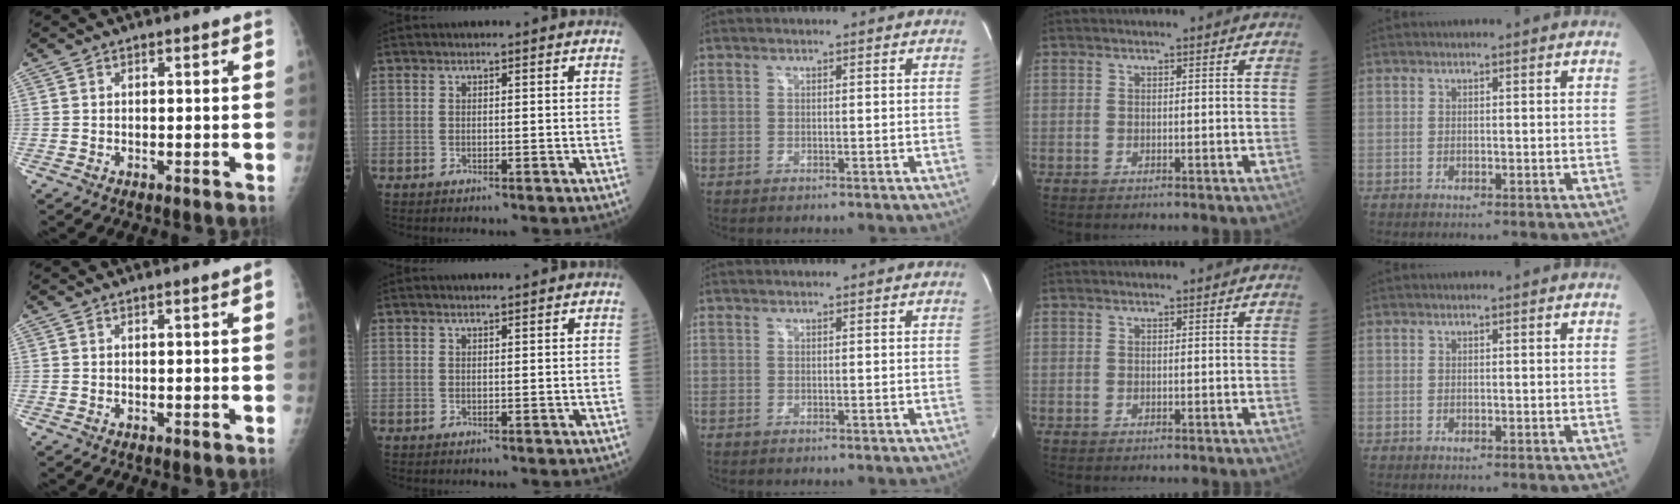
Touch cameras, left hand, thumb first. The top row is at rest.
{"thumb": {"total": 1.8, "force": [1.1, 0.3, 1.5], "torque": [-0.020, 0.001, 0.012]}, "index": {"total": 1.1, "force": [1.0, 0.0, 0.3], "torque": [-0.007, 0.005, 0.018]}}